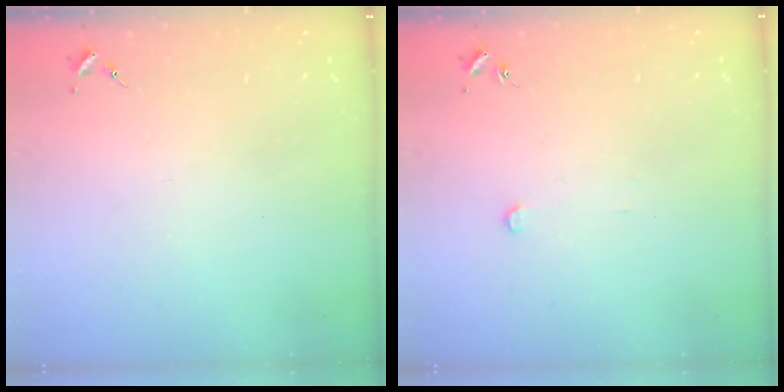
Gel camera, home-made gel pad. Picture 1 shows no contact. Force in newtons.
{"total": 2.4, "press": 2.4, "slide": 0.2}